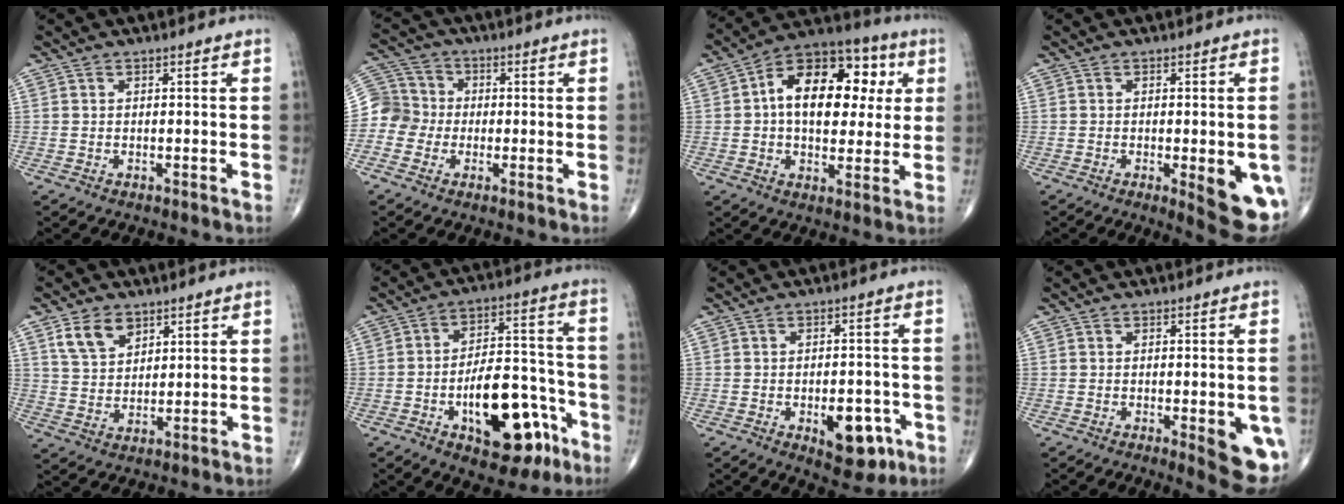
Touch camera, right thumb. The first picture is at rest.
{"total": 7.6, "force": [-1.6, 7.3, 1.4], "torque": [-0.007, 0.025, -0.038]}
{"total": 19.1, "force": [3.4, 11.8, 14.7], "torque": [-0.180, 0.020, 0.045]}
{"total": 10.4, "force": [-2.9, 3.0, 9.5], "torque": [-0.105, -0.017, -0.028]}
{"total": 7.2, "force": [4.0, 4.6, 3.8], "torque": [-0.054, -0.018, 0.081]}
{"total": 18.8, "force": [-7.9, 9.1, 14.5], "torque": [-0.188, 0.058, -0.107]}
{"total": 9.3, "force": [-3.6, 4.8, 7.1], "torque": [-0.072, 0.013, -0.038]}
{"total": 9.3, "force": [-2.6, 2.8, 8.5], "torque": [-0.086, -0.014, -0.026]}